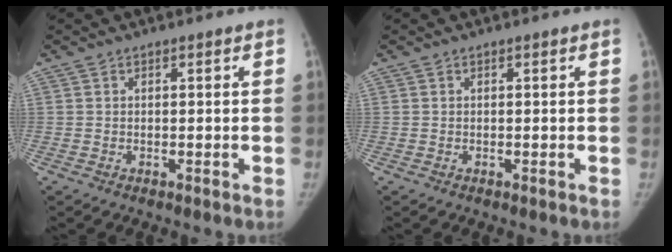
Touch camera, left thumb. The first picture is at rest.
{"total": 0.0}